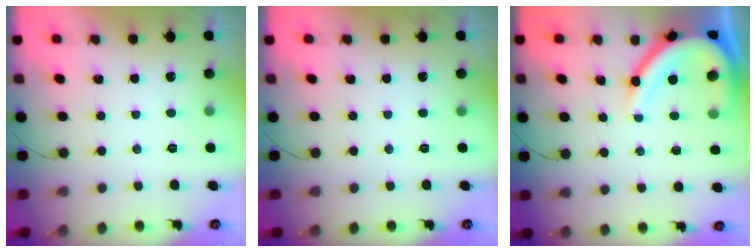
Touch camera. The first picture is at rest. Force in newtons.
{"total": 0.0}
{"total": 13.6, "press": 13.6, "slide": 1.2}